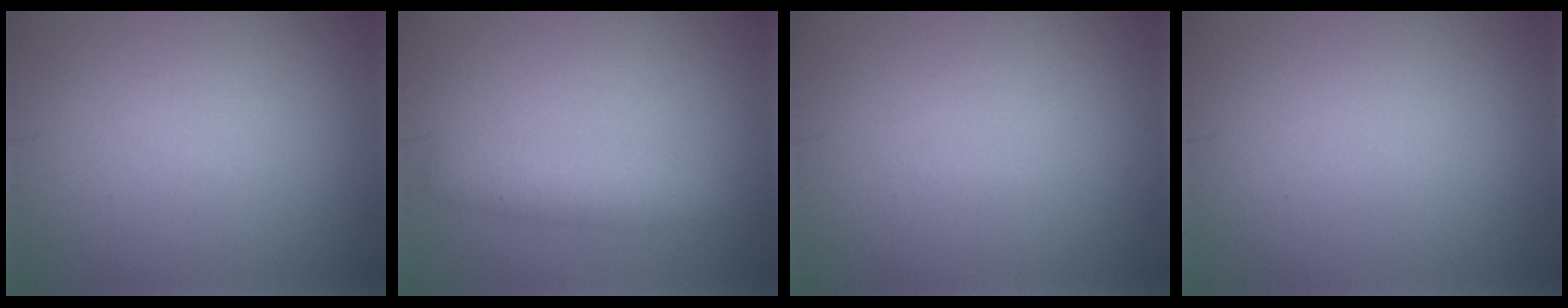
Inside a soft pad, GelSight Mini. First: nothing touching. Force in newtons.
{"total": 2.5, "press": 2.5, "slide": 0.0}
{"total": 0.0}
{"total": 0.0}